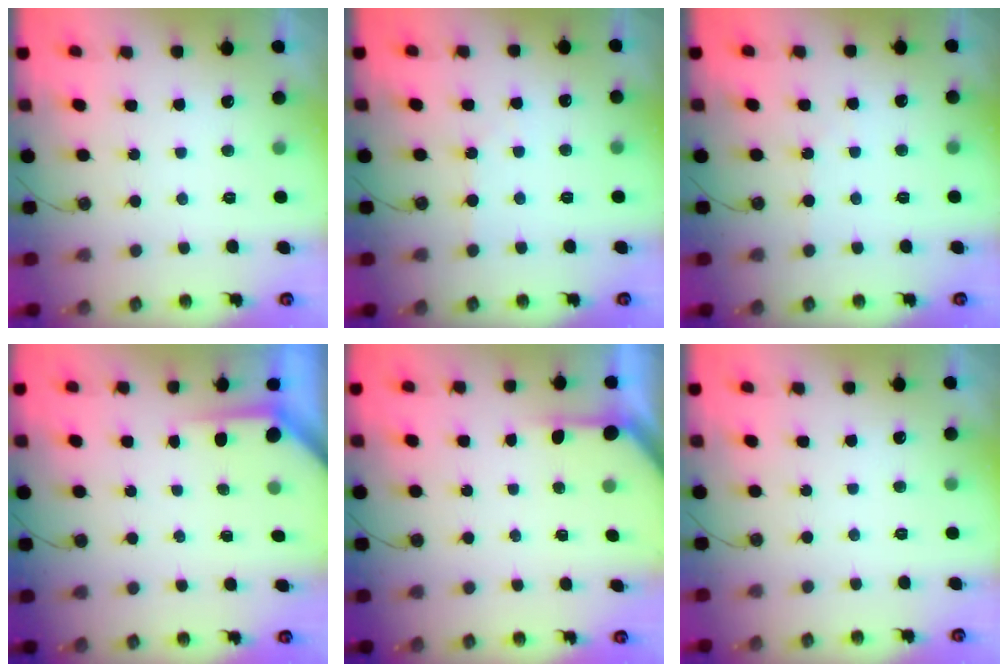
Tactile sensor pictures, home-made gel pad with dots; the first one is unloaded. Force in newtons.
{"total": 2.9, "press": 2.8, "slide": 0.5}
{"total": 2.6, "press": 2.6, "slide": 0.5}
{"total": 3.5, "press": 3.5, "slide": 0.2}
{"total": 2.1, "press": 2.1, "slide": 0.3}
{"total": 0.0}